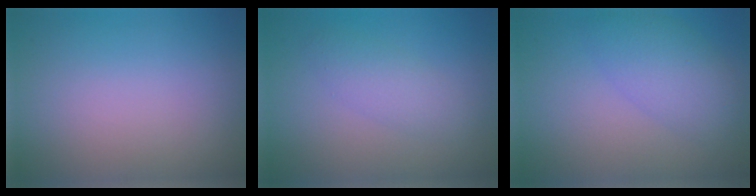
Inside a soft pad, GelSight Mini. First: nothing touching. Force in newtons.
{"total": 2.3, "press": 2.3, "slide": 0.2}
{"total": 4.1, "press": 4.1, "slide": 0.2}